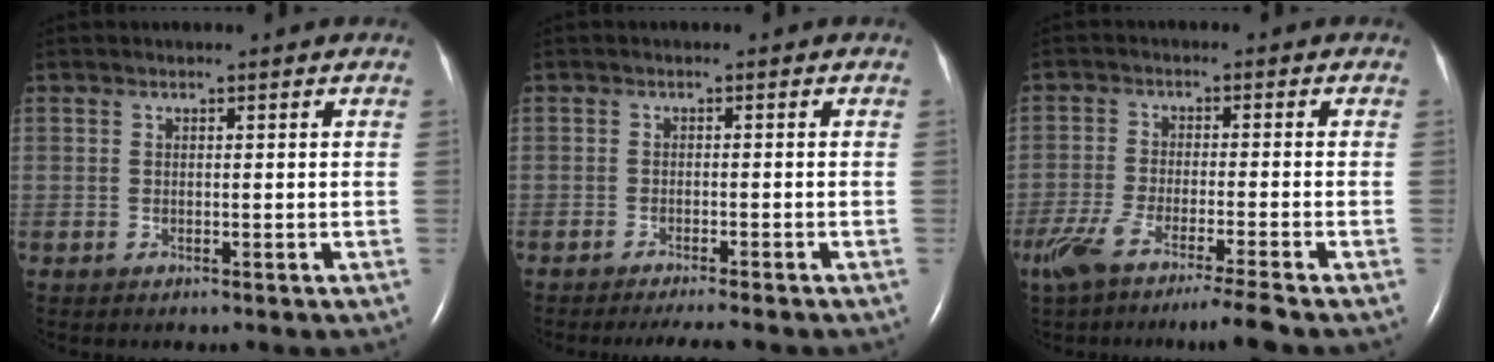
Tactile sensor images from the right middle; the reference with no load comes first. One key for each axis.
{"total": 4.8, "fx": -4.2, "fy": 0.1, "fz": 2.4, "tx": -0.032, "ty": -0.011, "tz": -0.061}
{"total": 10.0, "fx": -7.6, "fy": -1.0, "fz": 6.5, "tx": -0.107, "ty": -0.029, "tz": -0.127}